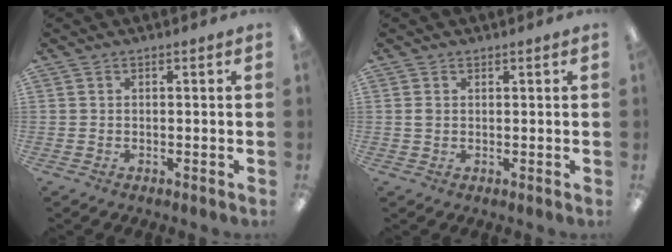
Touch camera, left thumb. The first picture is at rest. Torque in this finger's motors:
{"motor_torque": [-0.15, 0.27, 0.53, -0.31, -0.02]}